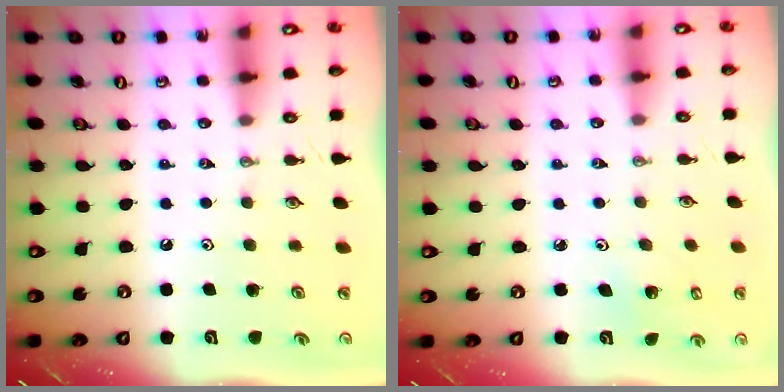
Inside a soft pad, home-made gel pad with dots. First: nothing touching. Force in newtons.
{"total": 2.2, "press": 2.2, "slide": 0.2}